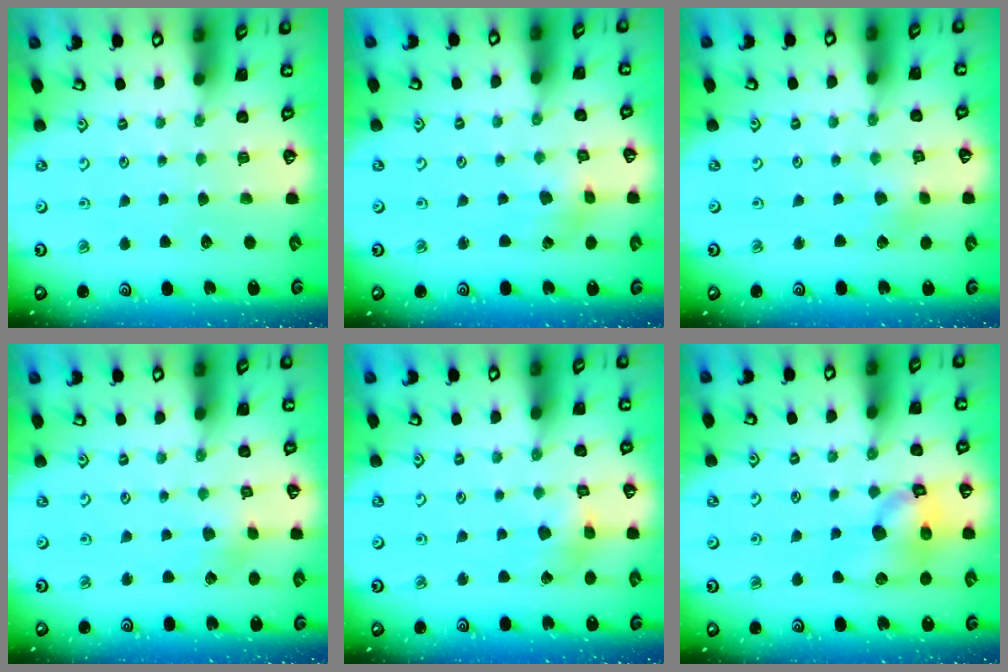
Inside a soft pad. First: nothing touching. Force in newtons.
{"total": 2.7, "press": 2.6, "slide": 0.3}
{"total": 2.5, "press": 2.4, "slide": 0.5}
{"total": 1.7, "press": 1.6, "slide": 0.2}
{"total": 4.7, "press": 4.7, "slide": 0.5}
{"total": 13.5, "press": 13.4, "slide": 2.0}